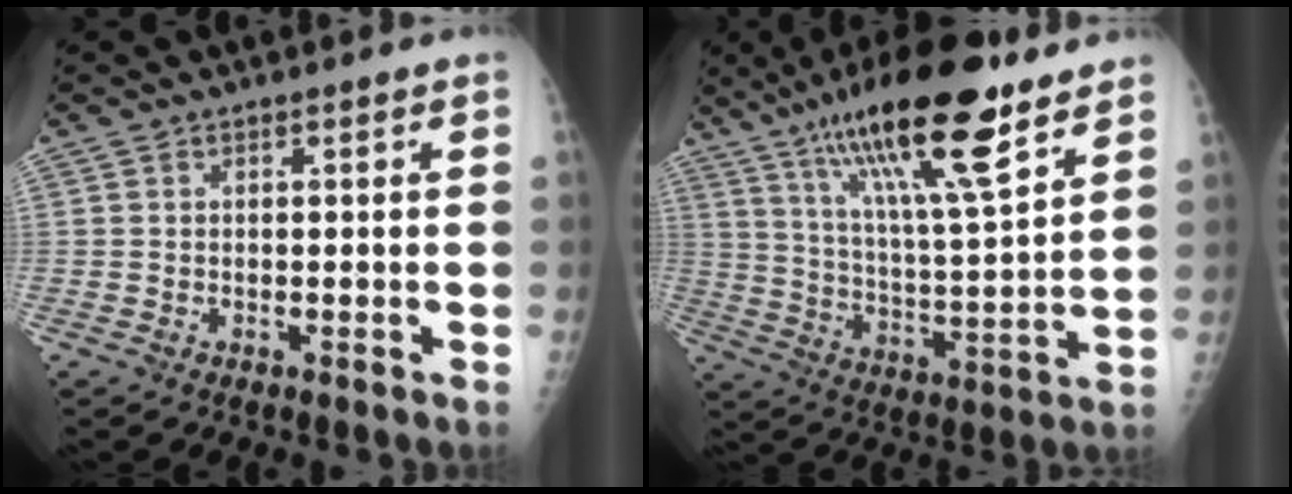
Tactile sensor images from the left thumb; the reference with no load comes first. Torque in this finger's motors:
{"motor_torque": [1.21, -0.03, 1.59, -1.16, 0.50]}